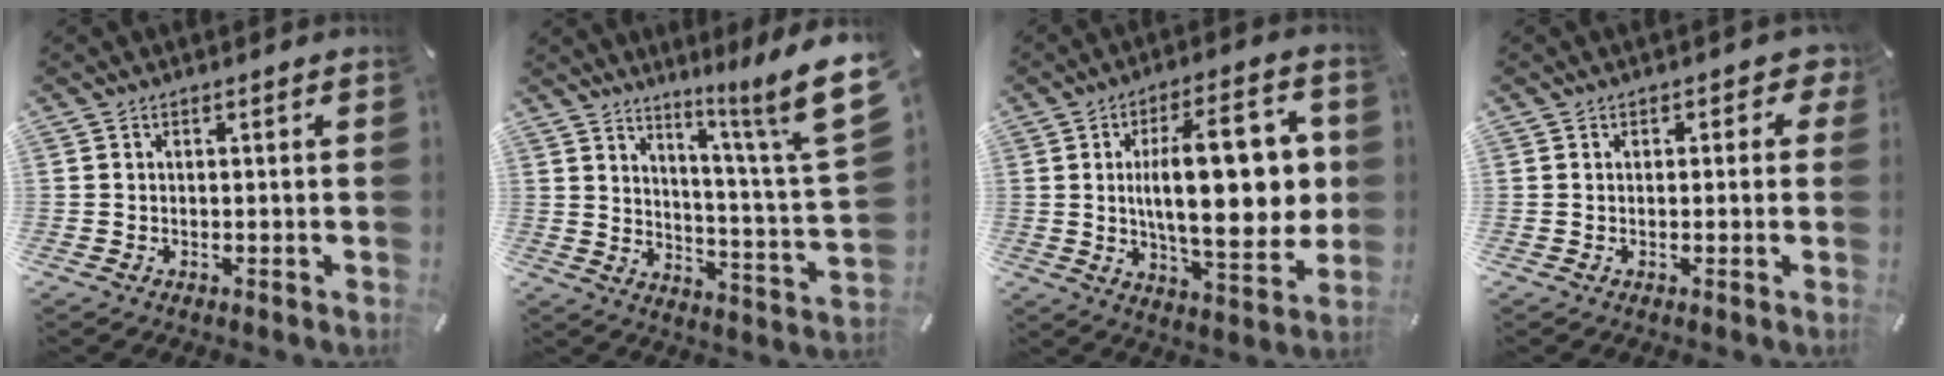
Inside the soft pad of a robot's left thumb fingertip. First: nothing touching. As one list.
[{"total": 13.8, "force": [9.3, 0.2, 10.1], "torque": [-0.149, -0.092, 0.138]}, {"total": 23.4, "force": [2.3, 9.8, 21.1], "torque": [-0.323, -0.005, 0.031]}, {"total": 2.2, "force": [0.4, 1.8, 1.3], "torque": [-0.001, -0.003, 0.001]}]